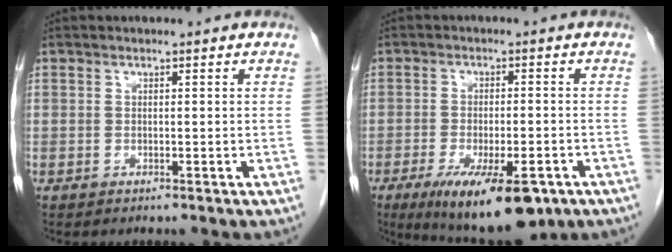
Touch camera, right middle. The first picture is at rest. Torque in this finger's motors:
{"motor_torque": [1.54, -0.59, 0.38, 0.18]}